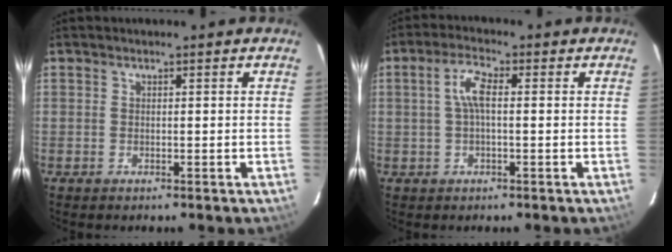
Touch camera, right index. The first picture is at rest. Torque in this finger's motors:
{"motor_torque": [0.22, -0.07, 0.51, 0.11]}